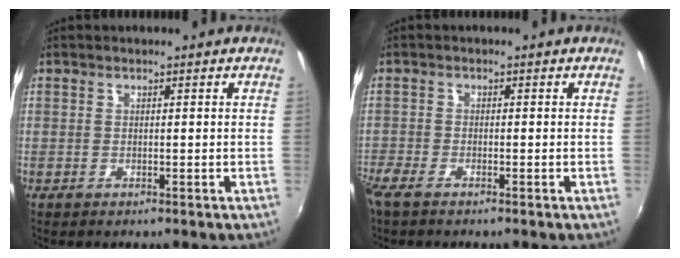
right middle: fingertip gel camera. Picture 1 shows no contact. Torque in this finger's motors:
{"motor_torque": [1.05, -1.09, 0.51, 0.10]}